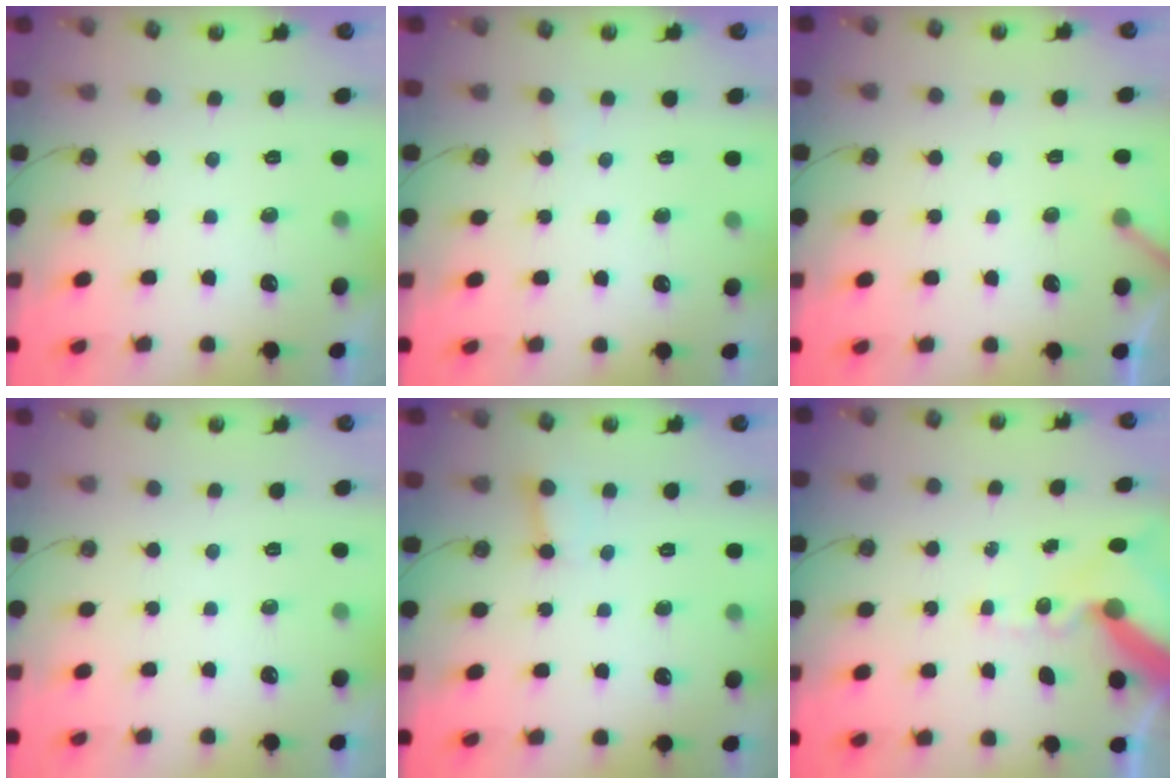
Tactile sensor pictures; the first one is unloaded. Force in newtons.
{"total": 2.9, "press": 2.9, "slide": 0.2}
{"total": 3.4, "press": 3.3, "slide": 0.3}
{"total": 0.0}
{"total": 2.7, "press": 2.7, "slide": 0.1}
{"total": 12.7, "press": 12.5, "slide": 1.9}